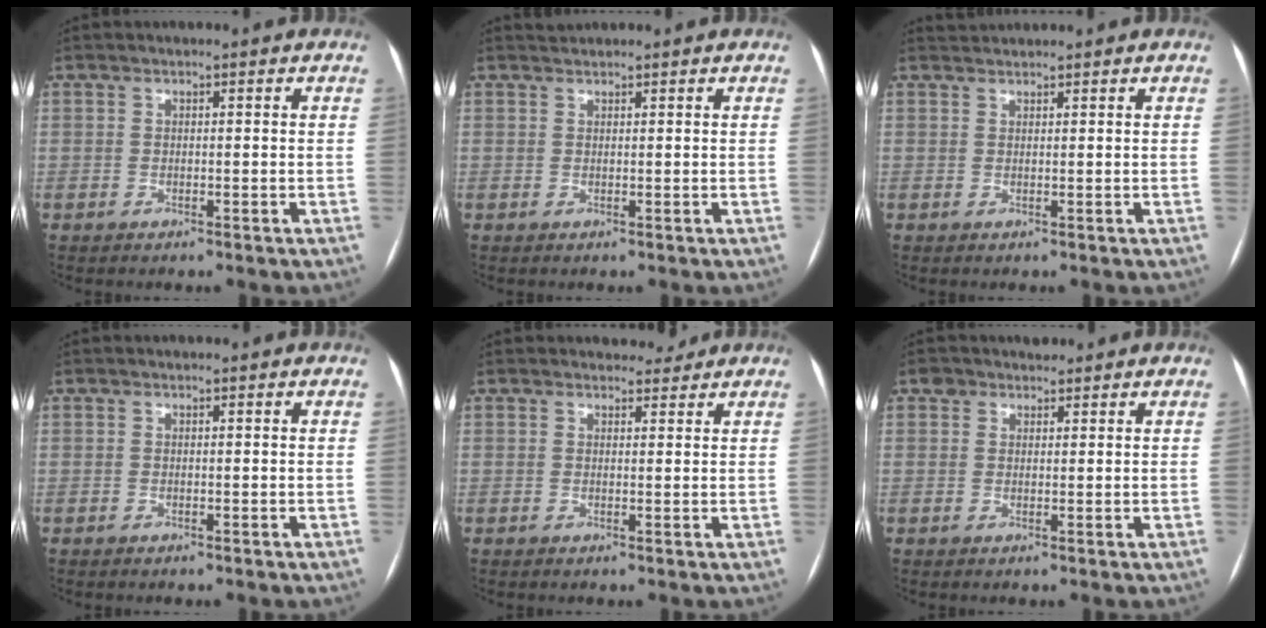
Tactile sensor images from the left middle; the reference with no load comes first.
{"total": 0.8, "force": [0.7, -0.1, -0.3], "torque": [-0.006, 0.005, 0.018]}
{"total": 1.3, "force": [1.2, -0.2, -0.4], "torque": [-0.004, 0.010, 0.030]}
{"total": 0.0}
{"total": 2.3, "force": [2.1, 0.8, 0.0], "torque": [0.001, -0.006, 0.025]}
{"total": 2.0, "force": [1.4, 1.3, 0.0], "torque": [0.002, 0.010, 0.020]}